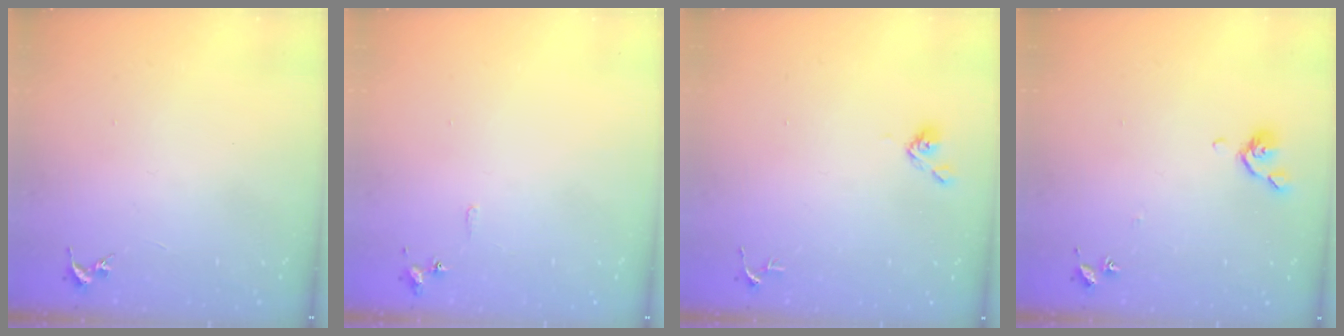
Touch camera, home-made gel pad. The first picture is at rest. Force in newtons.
{"total": 4.5, "press": 4.4, "slide": 0.6}
{"total": 4.8, "press": 4.8, "slide": 0.6}
{"total": 5.6, "press": 5.6, "slide": 0.9}